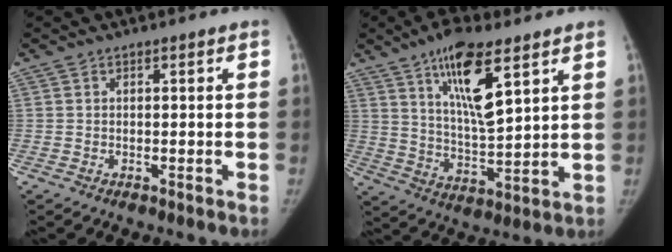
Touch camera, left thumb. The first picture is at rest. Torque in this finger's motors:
{"motor_torque": [0.40, -0.11, 1.75, -1.02, 0.41]}